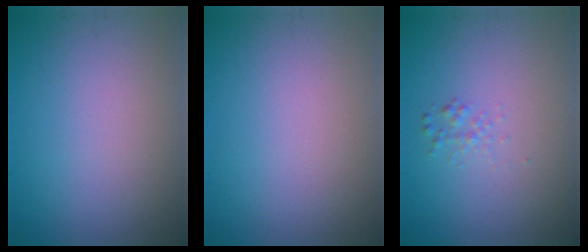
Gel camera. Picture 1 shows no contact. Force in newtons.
{"total": 0.0}
{"total": 0.9, "press": 0.9, "slide": 0.1}